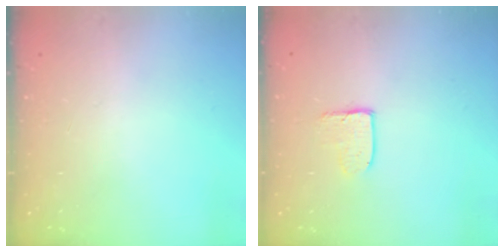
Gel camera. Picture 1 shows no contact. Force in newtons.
{"total": 4.1, "press": 4.1, "slide": 0.3}